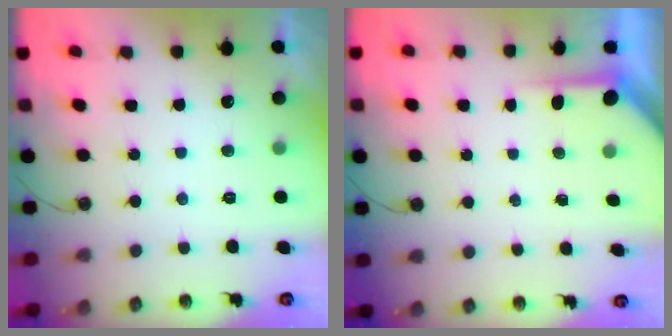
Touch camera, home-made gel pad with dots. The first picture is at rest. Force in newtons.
{"total": 3.6, "press": 3.6, "slide": 0.4}